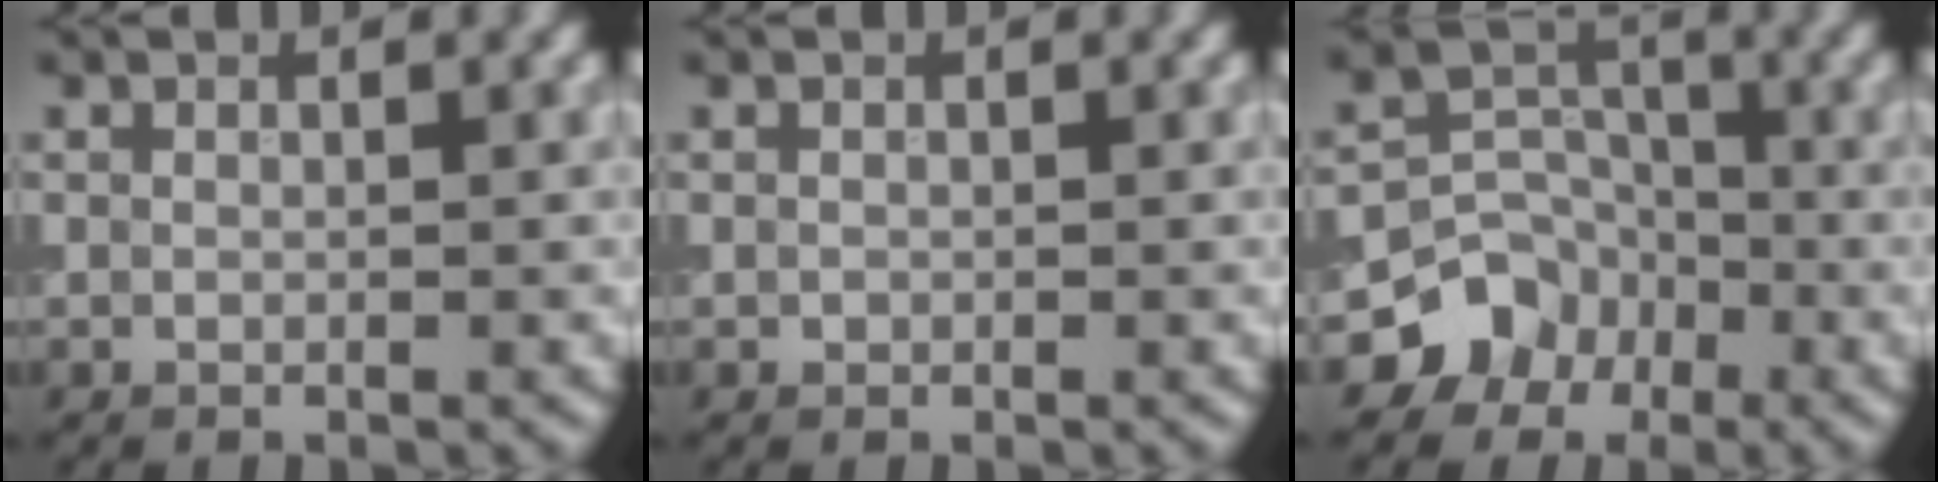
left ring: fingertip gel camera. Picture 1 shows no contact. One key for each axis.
{"total": 0.0}
{"total": 5.6, "fx": -3.5, "fy": 4.3, "fz": 0.8, "tx": 0.019, "ty": 0.012, "tz": -0.070}